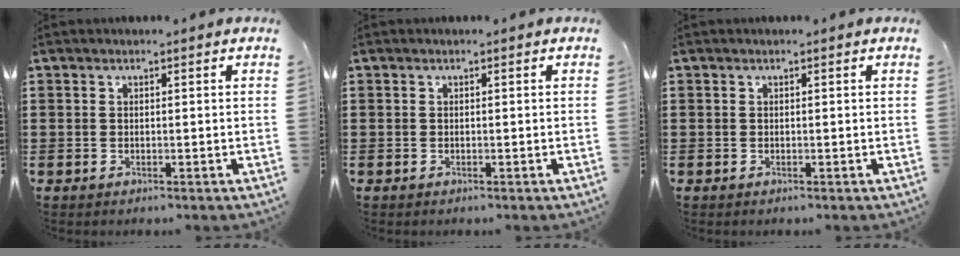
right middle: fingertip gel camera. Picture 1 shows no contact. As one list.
[{"total": 0.0}, {"total": 0.0}]